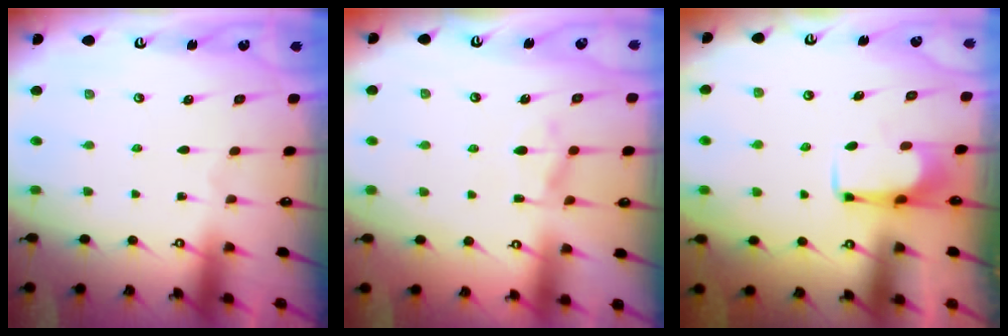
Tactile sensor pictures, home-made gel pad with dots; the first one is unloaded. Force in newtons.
{"total": 1.7, "press": 0.9, "slide": 1.5}
{"total": 1.9, "press": 1.9, "slide": 0.2}